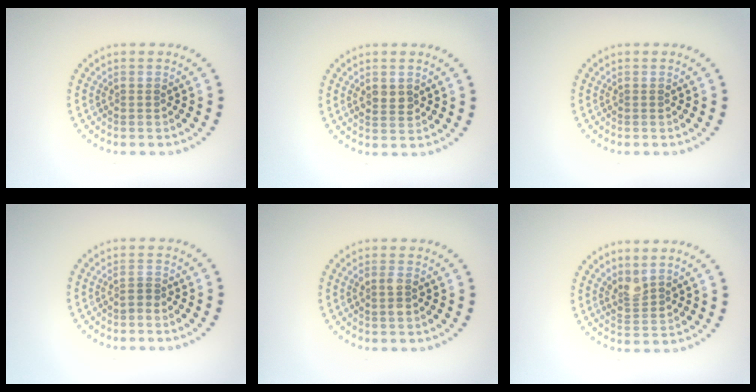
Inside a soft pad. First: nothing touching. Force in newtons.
{"total": 1.8, "press": 1.8, "slide": 0.3}
{"total": 0.0}
{"total": 0.6, "press": 0.4, "slide": 0.5}
{"total": 1.5, "press": 1.5, "slide": 0.3}
{"total": 1.8, "press": 1.4, "slide": 1.1}